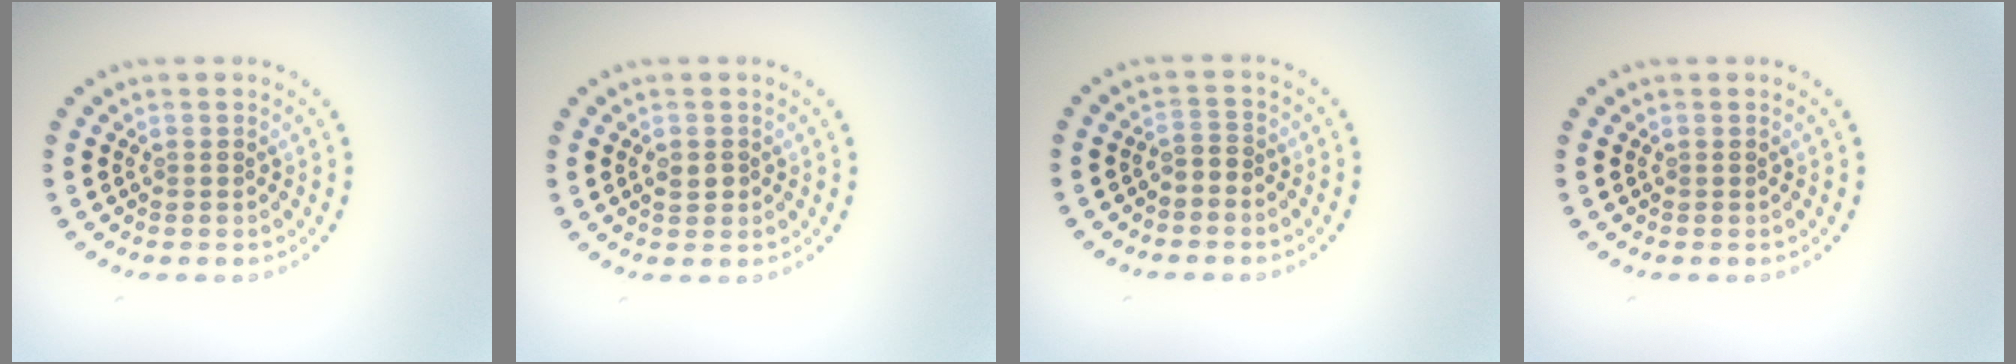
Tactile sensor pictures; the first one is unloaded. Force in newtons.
{"total": 1.1, "press": 1.1, "slide": 0.2}
{"total": 1.3, "press": 1.0, "slide": 0.9}
{"total": 0.0}